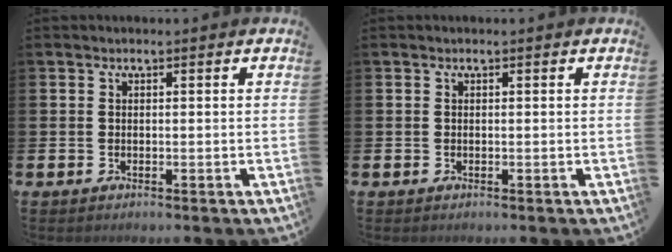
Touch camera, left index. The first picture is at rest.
{"total": 0.0}